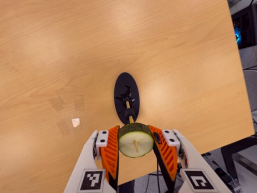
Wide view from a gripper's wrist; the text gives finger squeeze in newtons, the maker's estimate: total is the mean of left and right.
{"total": 12.5, "left": 11.8, "right": 13.1}